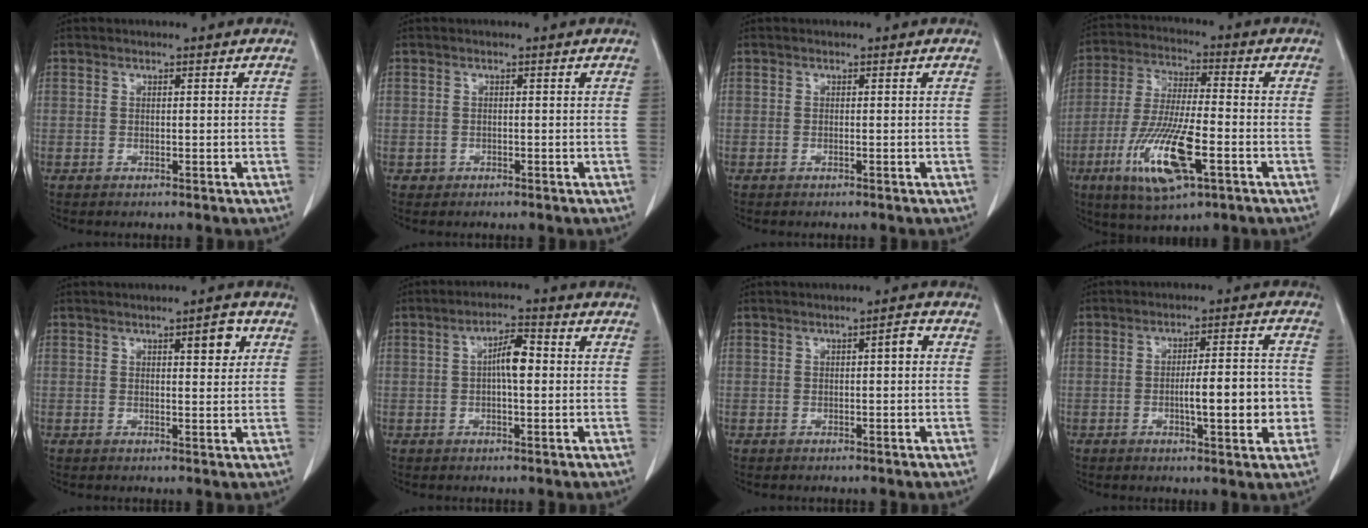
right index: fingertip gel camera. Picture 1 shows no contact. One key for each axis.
{"total": 0.8, "fx": -0.4, "fy": 0.6, "fz": 0.0, "tx": -0.002, "ty": 0.004, "tz": -0.007}
{"total": 0.0}
{"total": 14.3, "fx": -5.5, "fy": 2.8, "fz": 12.9, "tx": -0.264, "ty": -0.023, "tz": -0.097}
{"total": 3.6, "fx": 1.6, "fy": 0.9, "fz": 3.2, "tx": -0.042, "ty": -0.002, "tz": 0.020}
{"total": 4.7, "fx": 0.3, "fy": 1.3, "fz": 4.6, "tx": -0.081, "ty": 0.013, "tz": 0.001}
{"total": 1.8, "fx": 0.2, "fy": 0.4, "fz": 1.7, "tx": -0.026, "ty": 0.005, "tz": 0.002}
{"total": 9.3, "fx": -1.9, "fy": 1.8, "fz": 9.0, "tx": -0.134, "ty": 0.012, "tz": -0.025}